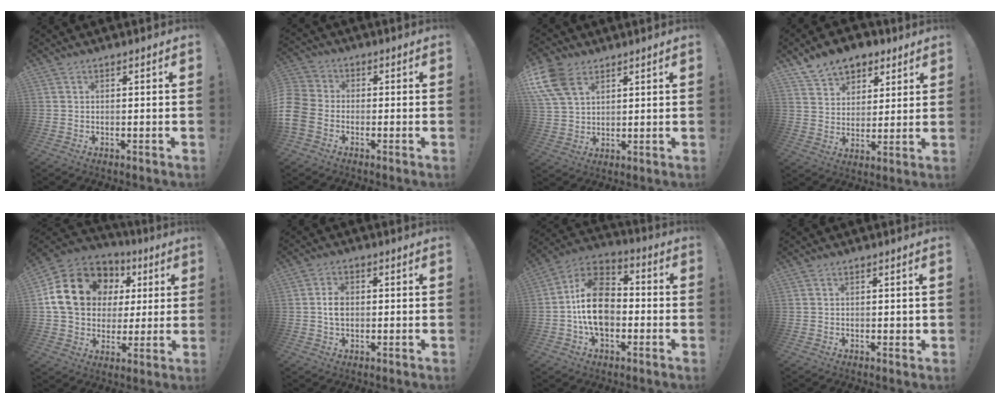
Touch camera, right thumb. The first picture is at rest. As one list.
[{"total": 8.1, "force": [-3.8, 6.0, 3.8], "torque": [-0.088, 0.025, -0.069]}, {"total": 12.7, "force": [6.3, 8.5, 7.0], "torque": [-0.138, -0.022, 0.128]}, {"total": 10.5, "force": [7.2, 6.9, 3.2], "torque": [-0.050, -0.045, 0.138]}, {"total": 20.4, "force": [6.3, 15.5, 11.8], "torque": [-0.189, -0.012, 0.137]}, {"total": 4.4, "force": [0.1, 3.2, 3.1], "torque": [-0.034, 0.003, -0.001]}, {"total": 17.7, "force": [-1.7, 12.5, 12.5], "torque": [-0.202, 0.027, -0.025]}, {"total": 1.2, "force": [0.2, 0.9, 0.7], "torque": [-0.005, 0.002, 0.002]}]